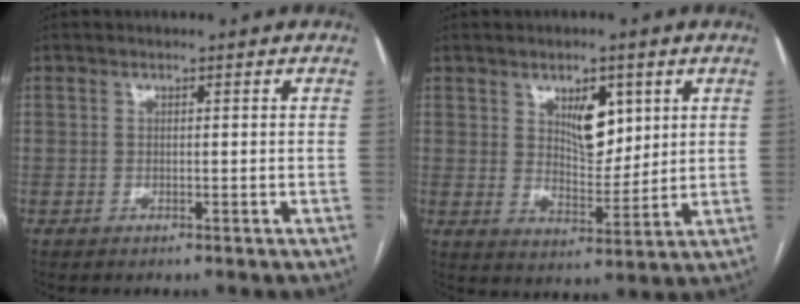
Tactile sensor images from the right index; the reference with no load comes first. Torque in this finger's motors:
{"motor_torque": [0.19, 0.05, 0.31, 0.05]}